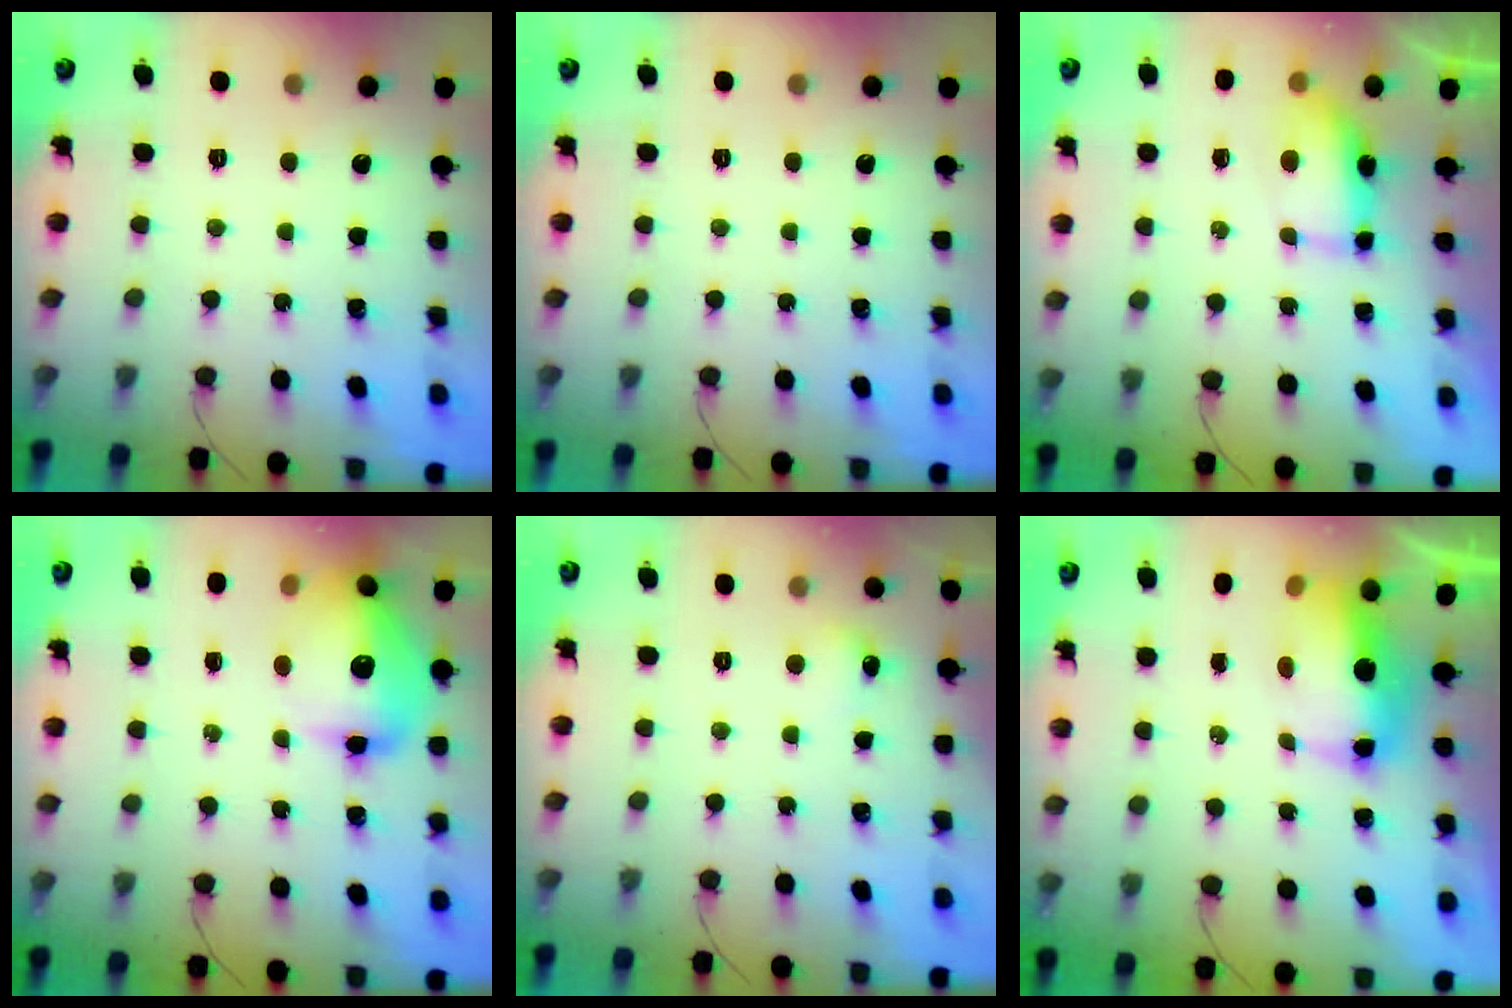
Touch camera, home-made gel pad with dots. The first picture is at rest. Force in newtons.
{"total": 0.0}
{"total": 7.1, "press": 6.9, "slide": 1.7}
{"total": 15.6, "press": 15.0, "slide": 4.2}
{"total": 4.9, "press": 4.7, "slide": 1.5}
{"total": 9.1, "press": 9.0, "slide": 0.9}